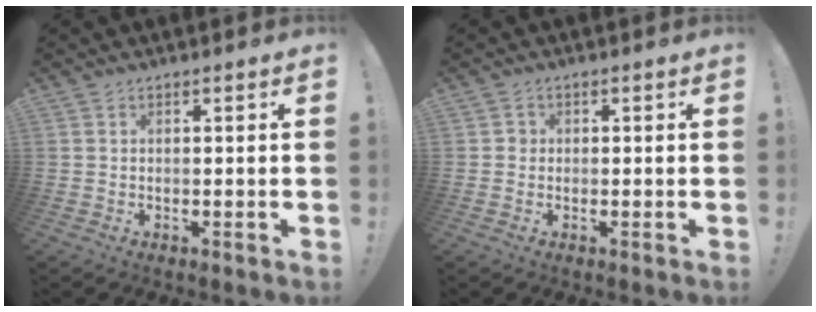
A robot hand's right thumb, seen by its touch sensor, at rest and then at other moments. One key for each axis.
{"total": 1.6, "fx": -0.3, "fy": 1.4, "fz": 0.5, "tx": -0.007, "ty": 0.004, "tz": -0.006}